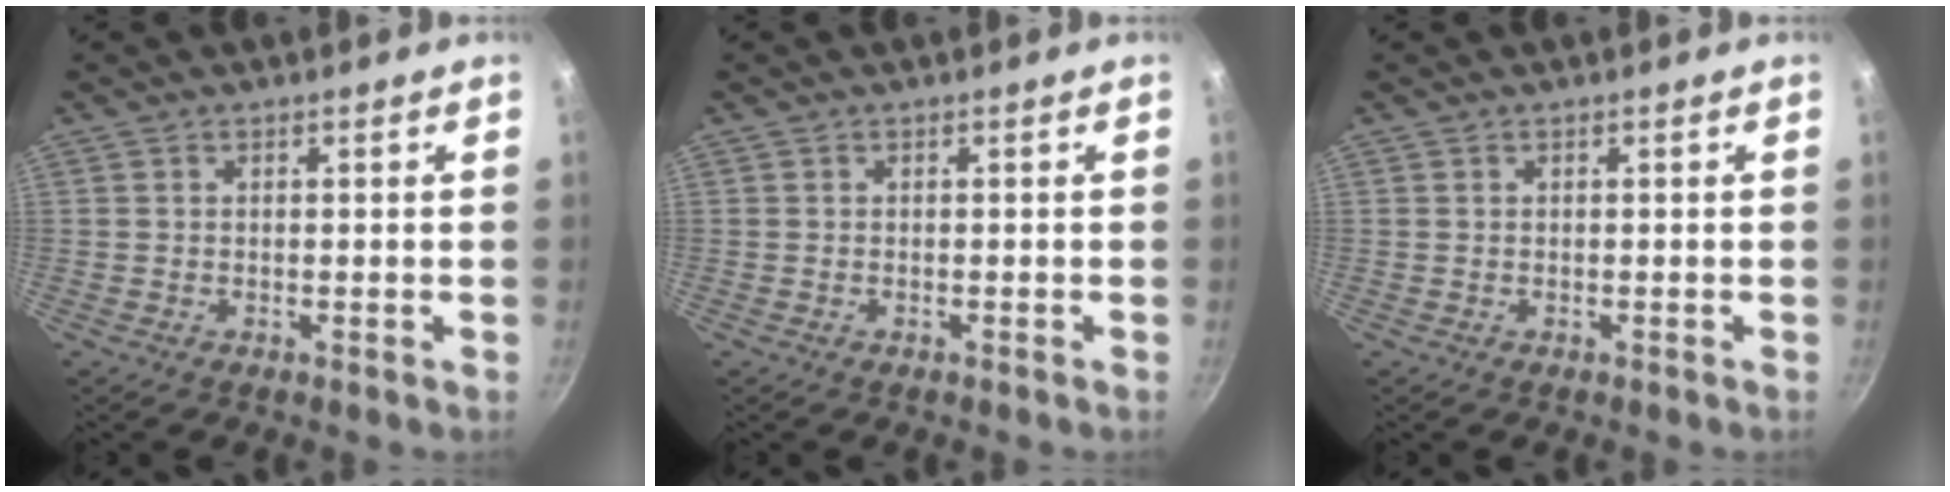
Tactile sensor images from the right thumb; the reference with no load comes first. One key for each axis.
{"total": 0.0}
{"total": 0.0}